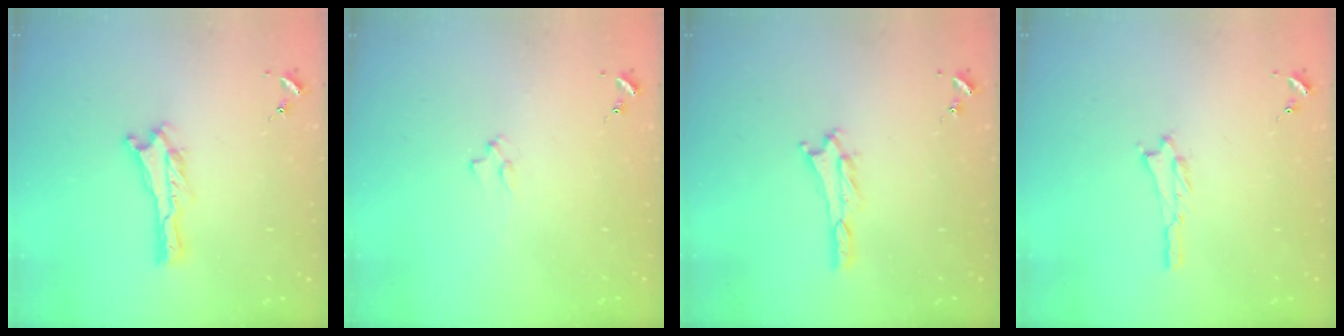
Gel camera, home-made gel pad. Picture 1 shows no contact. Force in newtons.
{"total": 1.3, "press": 1.3, "slide": 0.3}
{"total": 1.8, "press": 1.8, "slide": 0.1}
{"total": 0.8, "press": 0.8, "slide": 0.2}